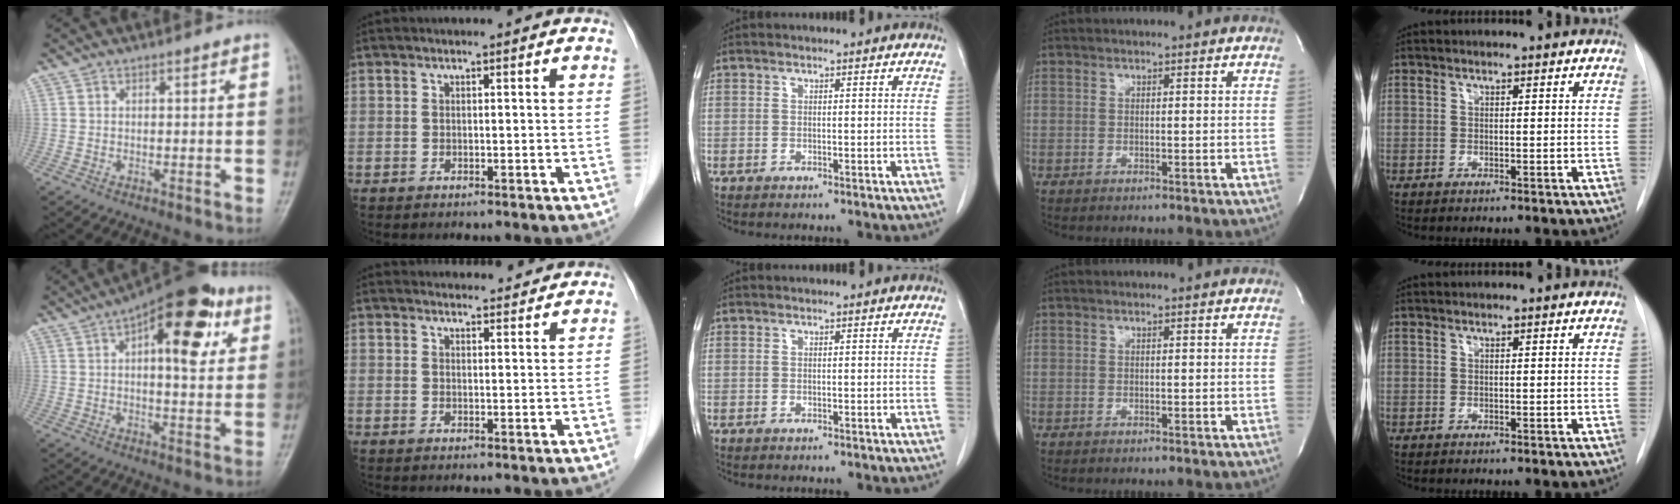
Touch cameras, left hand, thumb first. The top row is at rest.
{"thumb": {"total": 17.7, "force": [6.4, 7.8, 14.6], "torque": [-0.167, 0.003, 0.083]}, "index": {"total": 7.1, "force": [7.0, 1.4, 0.8], "torque": [-0.001, 0.017, 0.076]}}